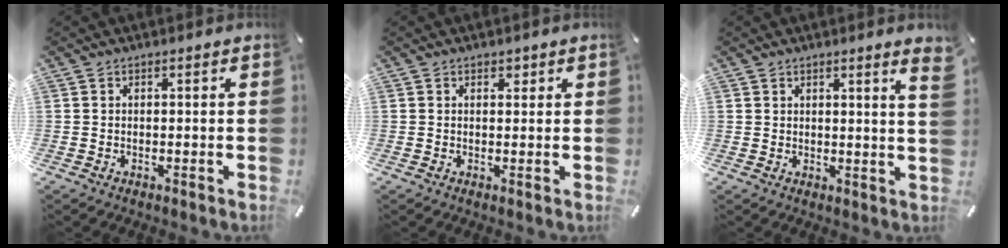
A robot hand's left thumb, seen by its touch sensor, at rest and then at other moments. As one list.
[{"total": 1.3, "force": [0.6, 1.1, 0.4], "torque": [-0.002, 0.001, 0.008]}, {"total": 3.1, "force": [2.1, 0.2, 2.3], "torque": [-0.032, -0.008, 0.033]}]